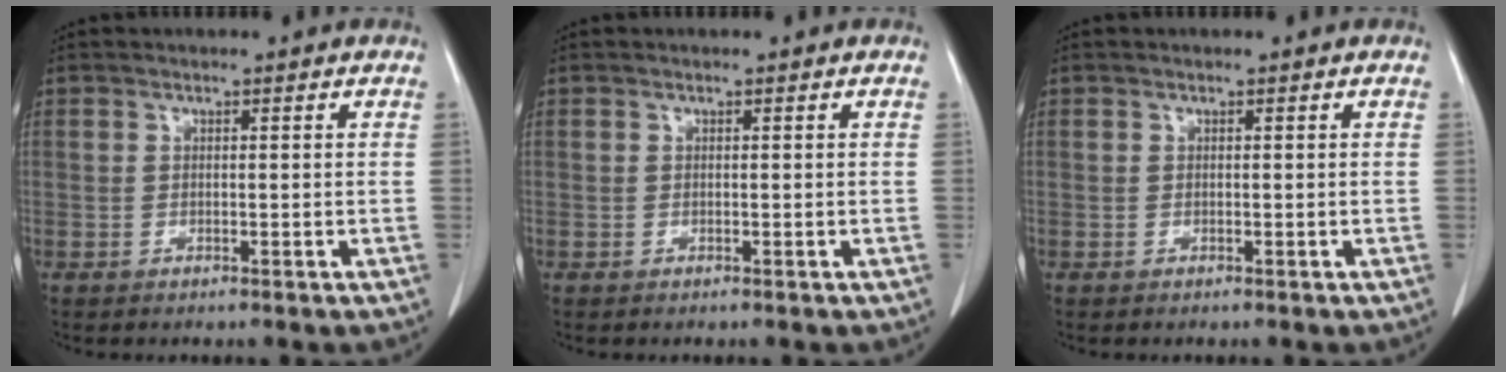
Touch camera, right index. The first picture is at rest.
{"total": 0.0}
{"total": 0.0}